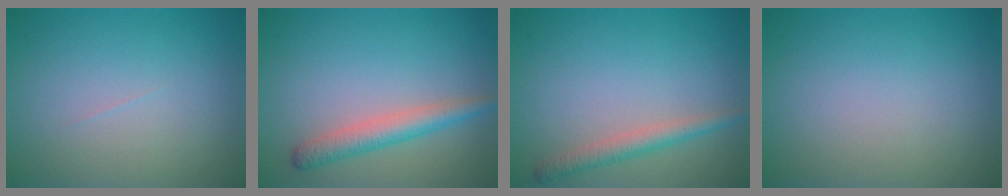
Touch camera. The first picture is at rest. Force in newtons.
{"total": 3.1, "press": 3.1, "slide": 0.2}
{"total": 2.3, "press": 2.3, "slide": 0.1}
{"total": 0.0}